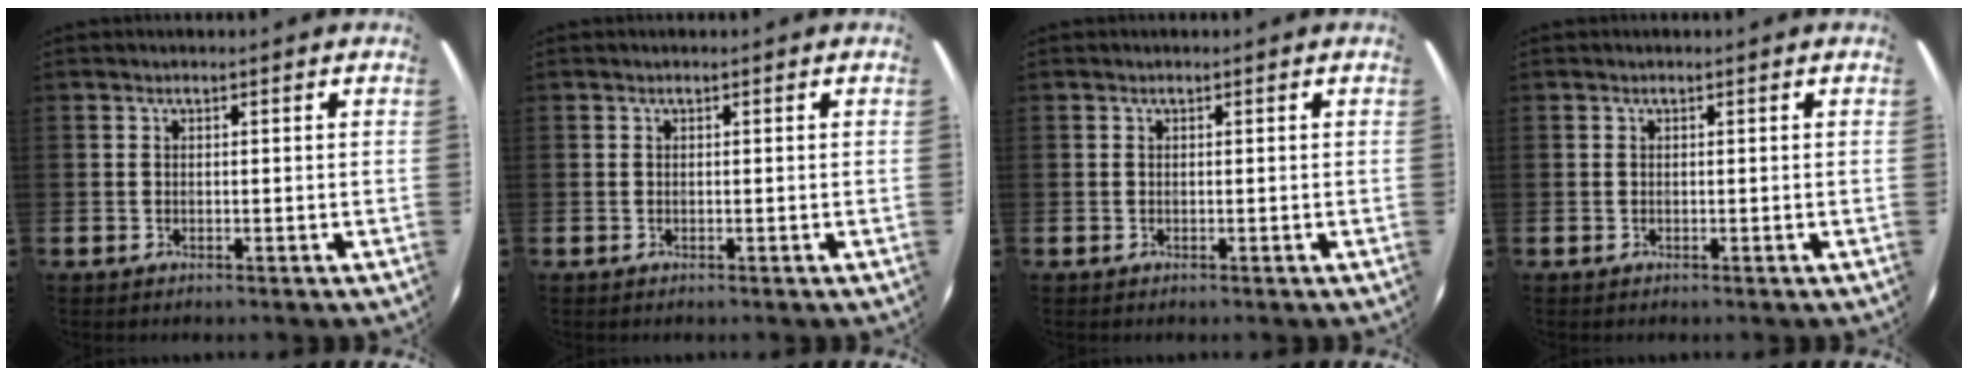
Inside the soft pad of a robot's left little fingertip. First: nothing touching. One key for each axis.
{"total": 0.0}
{"total": 0.0}
{"total": 0.0}